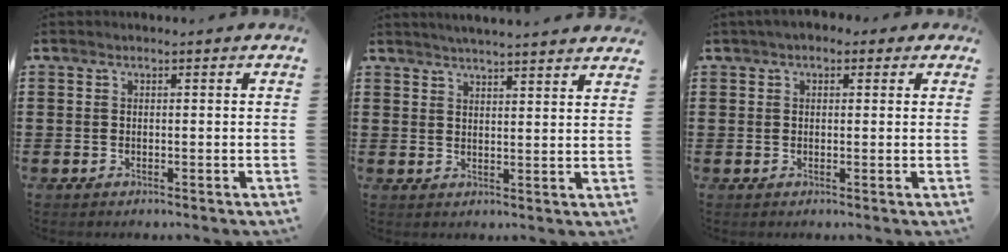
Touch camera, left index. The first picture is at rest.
{"total": 3.3, "force": [3.2, -0.7, 0.5], "torque": [-0.019, -0.013, 0.057]}
{"total": 1.9, "force": [0.8, 1.3, 1.1], "torque": [-0.026, 0.009, 0.013]}